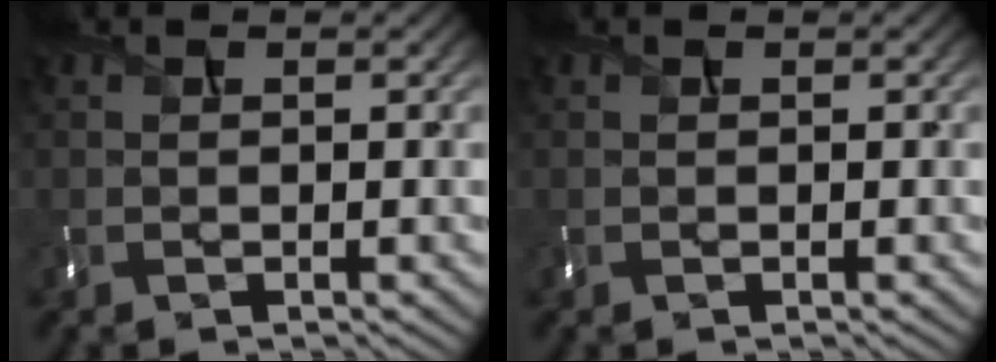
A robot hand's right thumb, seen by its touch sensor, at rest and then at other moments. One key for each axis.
{"total": 0.0}